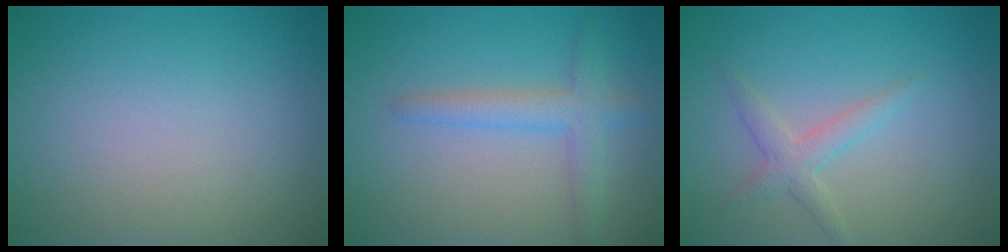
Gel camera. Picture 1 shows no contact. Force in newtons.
{"total": 2.8, "press": 2.8, "slide": 0.2}
{"total": 2.0, "press": 2.0, "slide": 0.0}